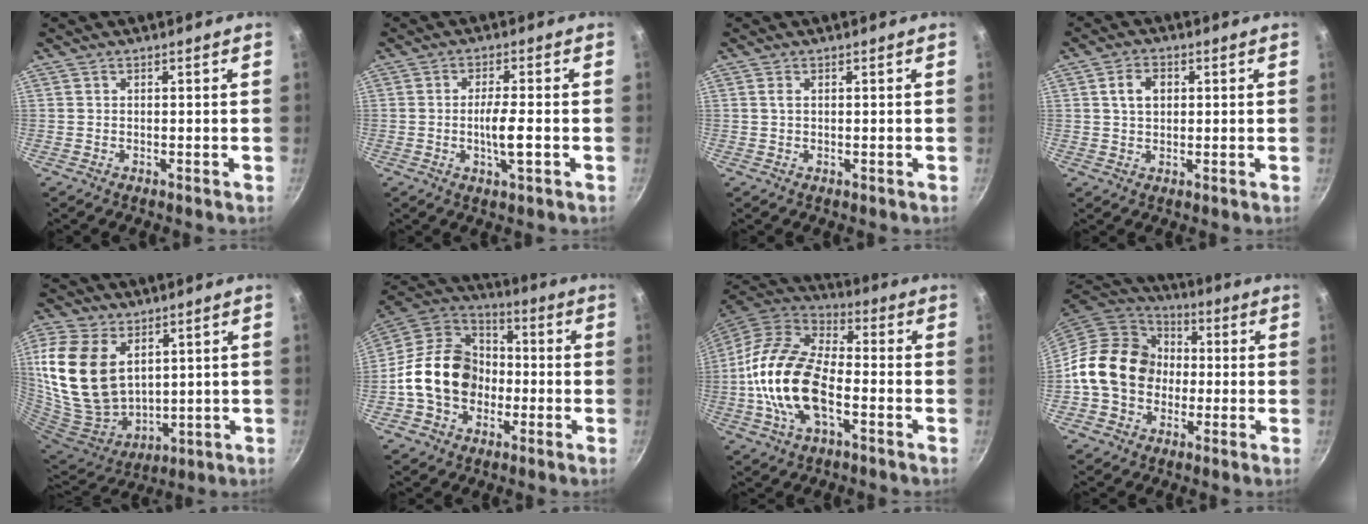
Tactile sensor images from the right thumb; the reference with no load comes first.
{"total": 5.5, "force": [-1.2, 0.9, 5.3], "torque": [-0.099, 0.006, -0.023]}
{"total": 1.0, "force": [0.3, 0.5, 0.8], "torque": [-0.015, 0.001, 0.004]}
{"total": 4.6, "force": [1.1, 3.2, 3.1], "torque": [-0.038, 0.004, 0.017]}
{"total": 20.9, "force": [6.2, 13.8, 14.4], "torque": [-0.289, -0.032, 0.138]}
{"total": 18.0, "force": [-2.7, 14.3, 10.7], "torque": [-0.160, 0.044, -0.057]}
{"total": 19.0, "force": [-3.6, 10.2, 15.6], "torque": [-0.286, 0.031, -0.079]}
{"total": 17.0, "force": [-0.5, 14.0, 9.5], "torque": [-0.134, 0.035, -0.019]}